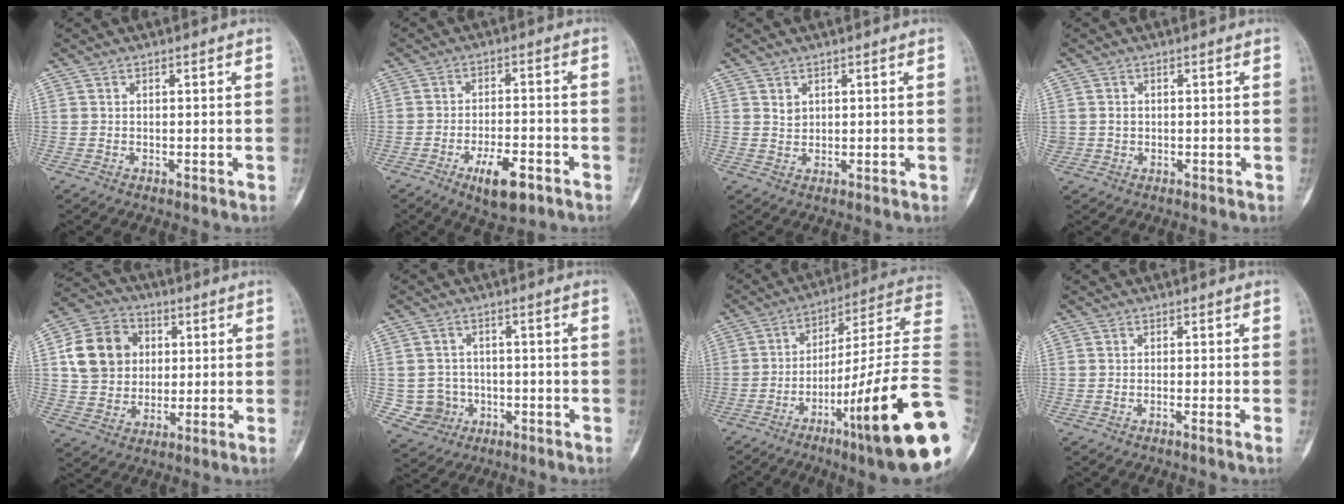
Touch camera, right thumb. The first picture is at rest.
{"total": 8.0, "force": [-4.2, 3.0, 6.1], "torque": [-0.098, 0.015, -0.063]}
{"total": 1.7, "force": [0.9, 1.3, 0.7], "torque": [-0.001, -0.006, 0.017]}
{"total": 1.6, "force": [0.1, 1.5, 0.6], "torque": [-0.005, 0.003, 0.006]}
{"total": 13.1, "force": [2.6, 11.1, 6.5], "torque": [-0.093, 0.009, 0.043]}
{"total": 5.8, "force": [-1.2, 5.6, 0.8], "torque": [0.011, 0.015, -0.016]}
{"total": 27.0, "force": [-8.6, 2.8, 25.5], "torque": [-0.323, 0.048, -0.132]}
{"total": 1.2, "force": [-0.8, -0.4, 0.7], "torque": [-0.007, 0.006, -0.014]}